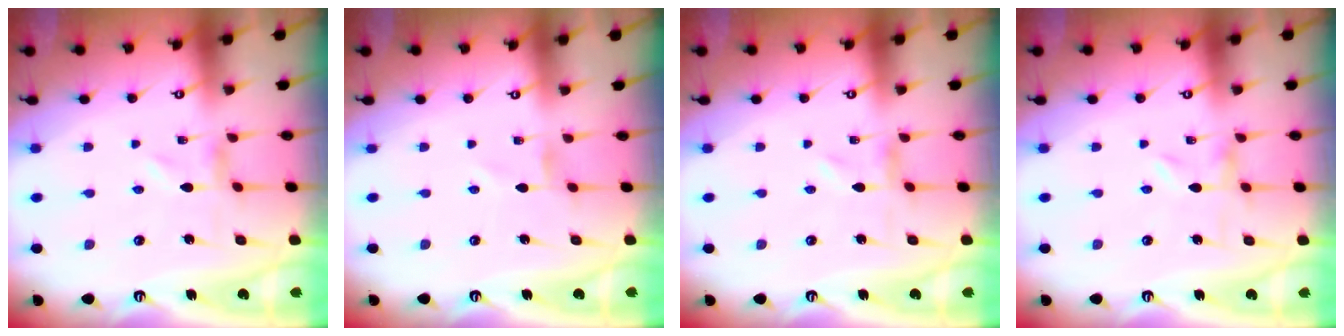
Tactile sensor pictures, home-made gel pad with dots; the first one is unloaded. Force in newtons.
{"total": 0.8, "press": 0.8, "slide": 0.2}
{"total": 0.0}
{"total": 0.0}